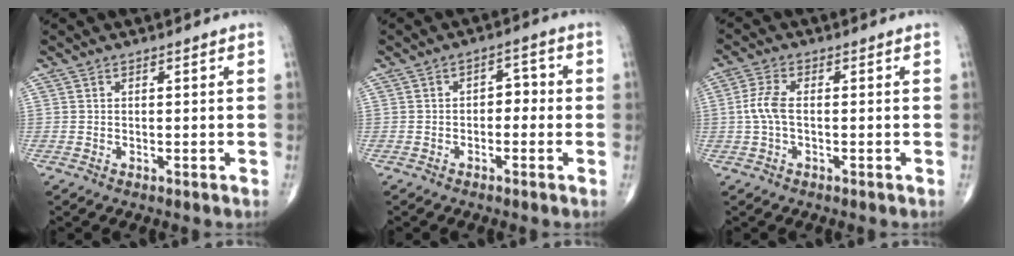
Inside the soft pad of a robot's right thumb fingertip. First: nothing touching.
{"total": 3.5, "force": [-0.6, 2.3, 2.6], "torque": [-0.014, 0.018, -0.019]}
{"total": 4.3, "force": [-0.3, 1.9, 3.8], "torque": [-0.099, 0.007, -0.009]}